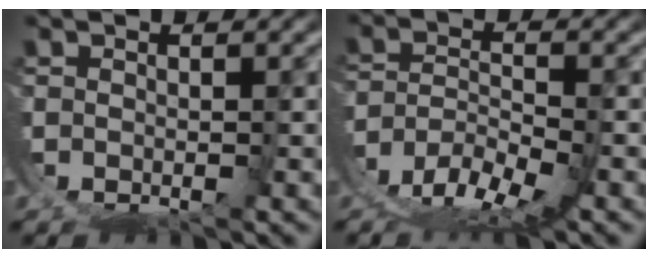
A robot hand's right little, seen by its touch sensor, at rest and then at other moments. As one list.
[{"total": 5.8, "force": [-2.8, 3.1, 4.1], "torque": [-0.062, -0.015, -0.051]}]